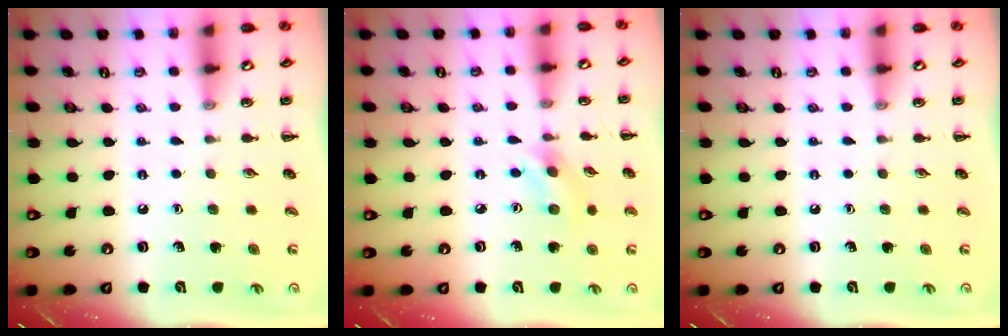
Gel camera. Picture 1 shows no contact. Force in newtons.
{"total": 2.8, "press": 2.7, "slide": 0.6}
{"total": 0.0}